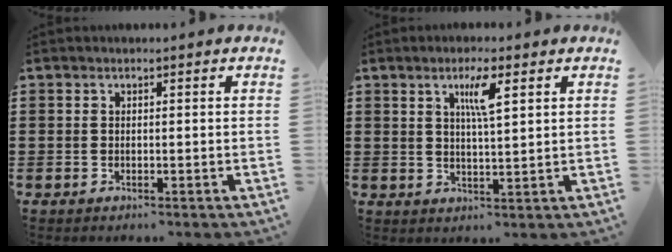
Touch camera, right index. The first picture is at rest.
{"total": 4.6, "force": [2.2, 0.7, 4.0], "torque": [-0.077, 0.005, 0.032]}